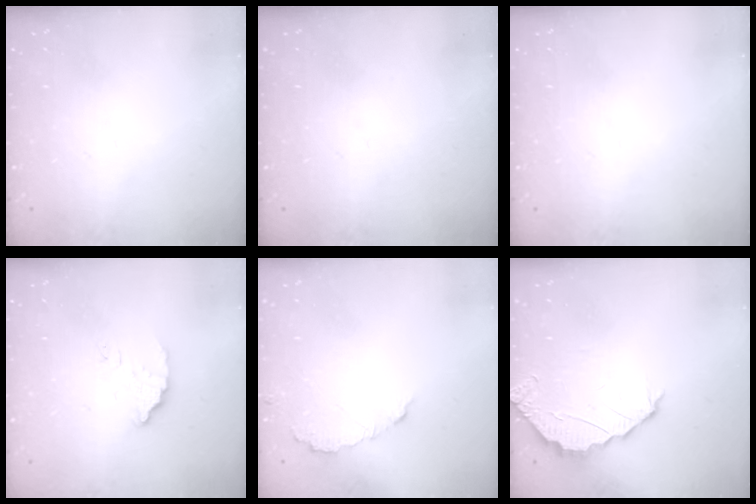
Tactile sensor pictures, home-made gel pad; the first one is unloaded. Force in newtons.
{"total": 0.0}
{"total": 0.0}
{"total": 3.4, "press": 3.4, "slide": 0.0}
{"total": 3.9, "press": 3.9, "slide": 0.3}
{"total": 2.4, "press": 2.4, "slide": 0.2}